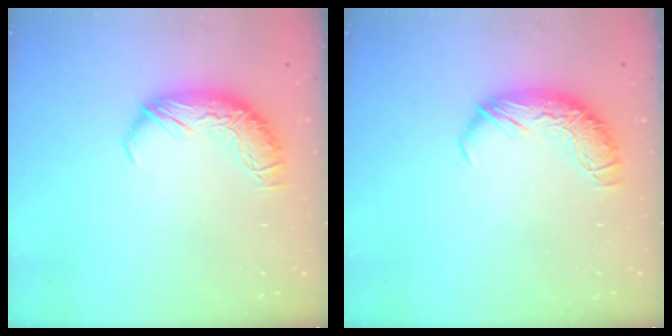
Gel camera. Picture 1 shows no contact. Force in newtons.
{"total": 0.0}